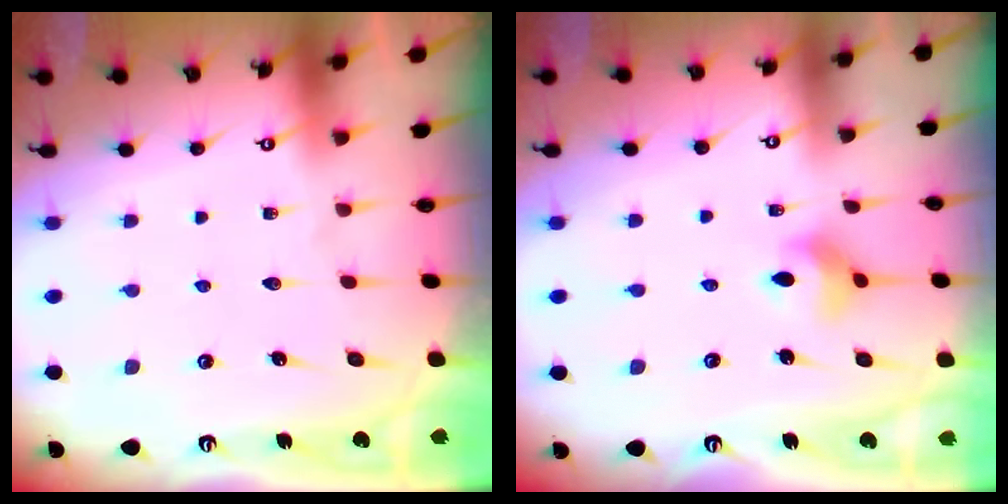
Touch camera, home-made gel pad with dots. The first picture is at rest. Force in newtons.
{"total": 6.3, "press": 6.1, "slide": 1.5}